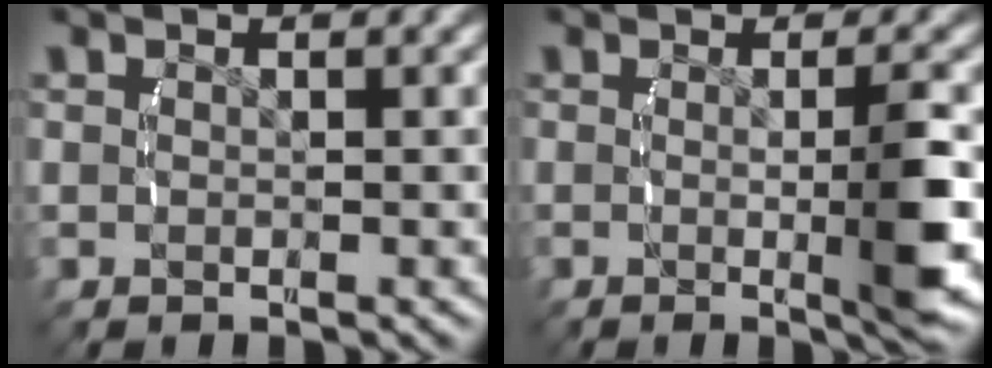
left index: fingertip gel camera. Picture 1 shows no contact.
{"total": 4.4, "force": [-0.8, 0.1, 4.3], "torque": [-0.069, -0.012, -0.011]}